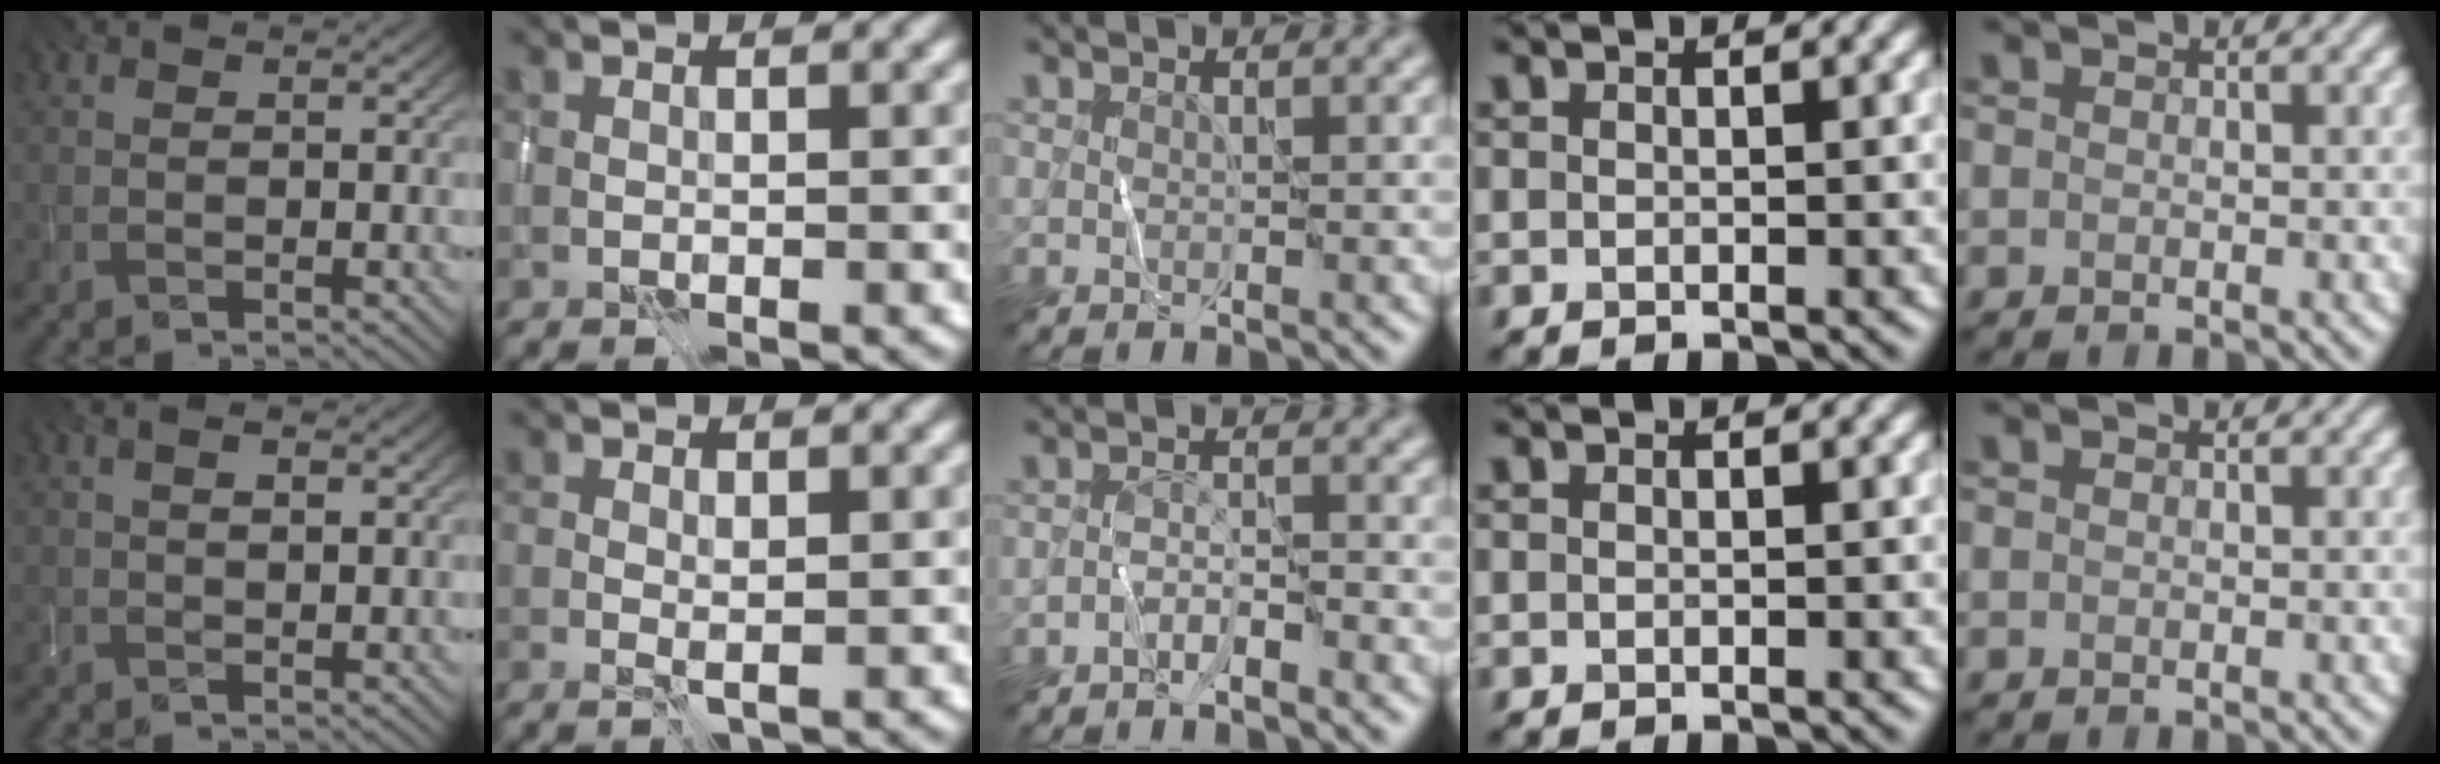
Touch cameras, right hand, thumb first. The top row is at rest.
{"thumb": {"total": 1.8, "force": [0.6, 0.8, 1.5], "torque": [-0.030, 0.001, 0.012]}, "index": {"total": 0.6, "force": [0.2, 0.0, 0.6], "torque": [-0.009, -0.003, 0.002]}, "middle": {"total": 1.4, "force": [-1.2, -0.1, 0.6], "torque": [-0.012, 0.006, -0.026]}}